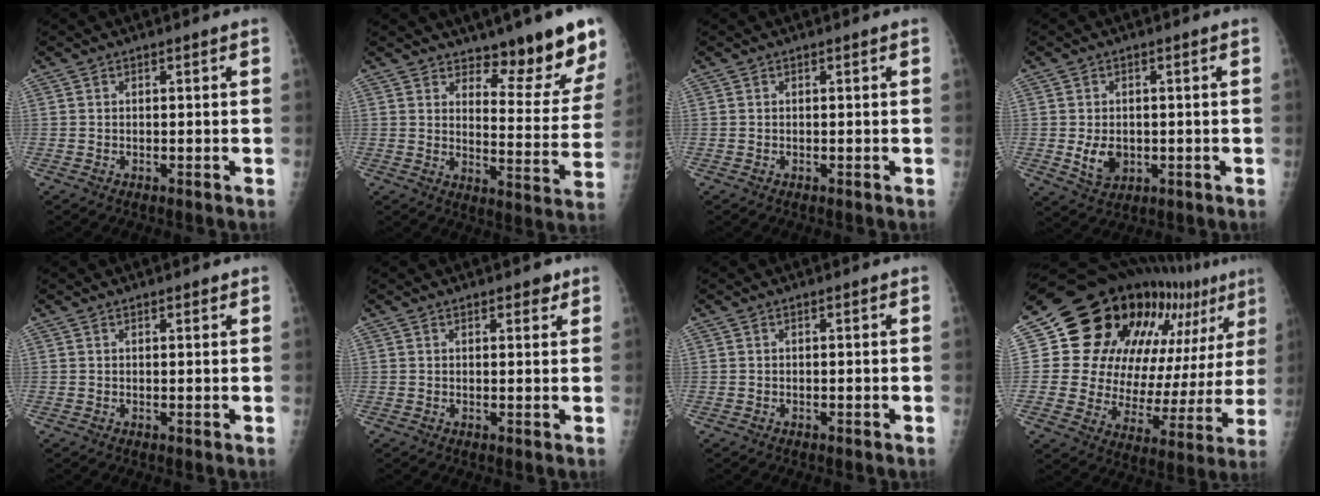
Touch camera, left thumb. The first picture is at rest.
{"total": 12.7, "force": [9.6, 3.5, 7.4], "torque": [-0.054, -0.082, 0.135]}
{"total": 0.0}
{"total": 5.3, "force": [-0.7, 3.9, 3.5], "torque": [-0.046, -0.005, 0.000]}
{"total": 1.0, "force": [0.8, 0.3, 0.5], "torque": [-0.004, -0.004, 0.010]}
{"total": 2.1, "force": [1.5, 1.0, 1.1], "torque": [0.000, -0.008, 0.018]}
{"total": 0.0}
{"total": 24.6, "force": [15.6, 11.9, 14.9], "torque": [-0.175, -0.055, 0.226]}